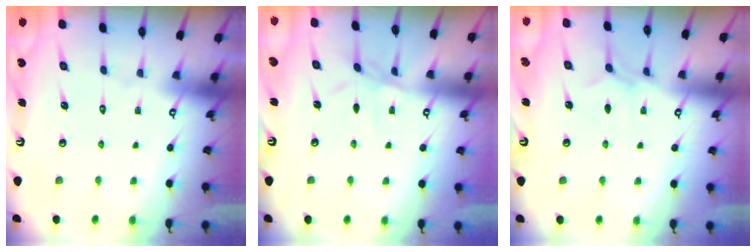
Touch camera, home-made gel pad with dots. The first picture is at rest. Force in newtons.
{"total": 4.6, "press": 4.6, "slide": 0.4}
{"total": 3.9, "press": 3.9, "slide": 0.2}